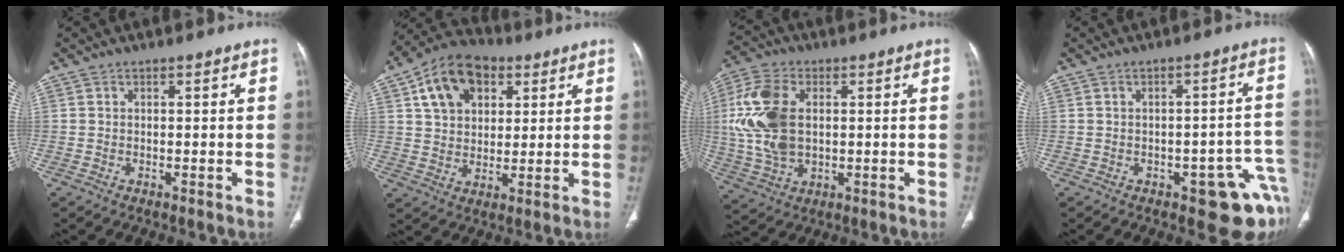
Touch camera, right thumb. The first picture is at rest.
{"total": 13.7, "force": [5.7, 9.2, 8.4], "torque": [-0.120, -0.001, 0.094]}
{"total": 14.6, "force": [1.9, 9.1, 11.2], "torque": [-0.241, 0.004, 0.040]}
{"total": 10.7, "force": [-4.9, 4.2, 8.5], "torque": [-0.064, 0.027, -0.055]}